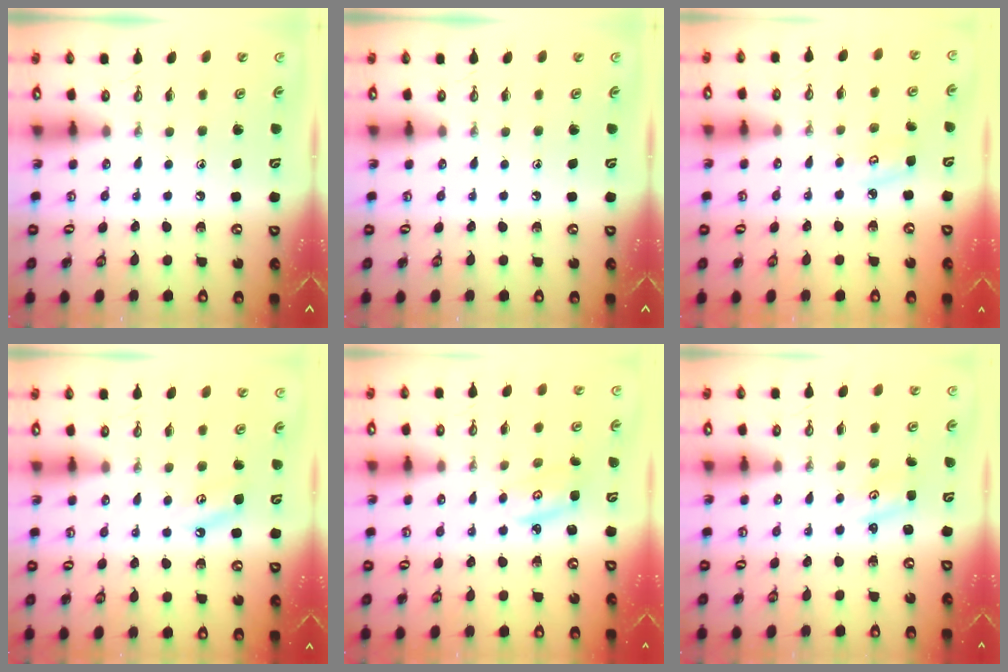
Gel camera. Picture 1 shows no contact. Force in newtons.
{"total": 0.0}
{"total": 4.6, "press": 4.6, "slide": 0.5}
{"total": 3.4, "press": 3.3, "slide": 0.7}
{"total": 2.9, "press": 2.9, "slide": 0.4}
{"total": 1.5, "press": 1.4, "slide": 0.2}